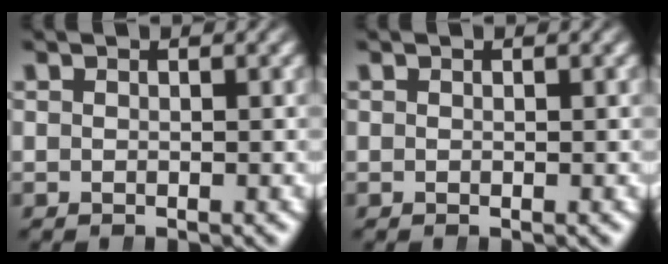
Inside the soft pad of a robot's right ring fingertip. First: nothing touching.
{"total": 0.0}